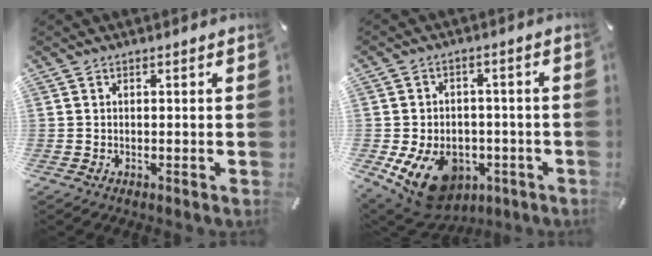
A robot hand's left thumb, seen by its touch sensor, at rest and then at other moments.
{"total": 13.9, "force": [-5.9, 9.8, 7.9], "torque": [-0.149, 0.032, -0.097]}